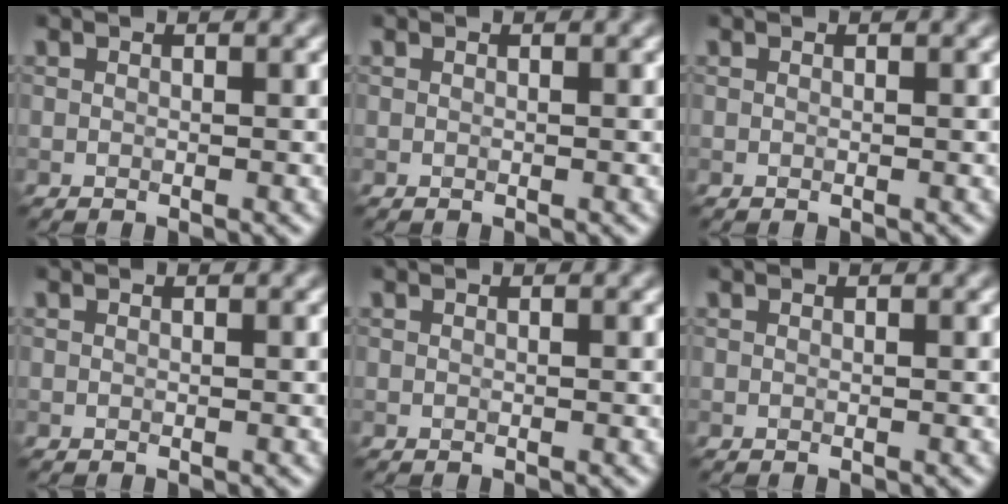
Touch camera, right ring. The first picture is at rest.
{"total": 0.0}
{"total": 0.0}
{"total": 0.0}
{"total": 0.0}
{"total": 0.0}